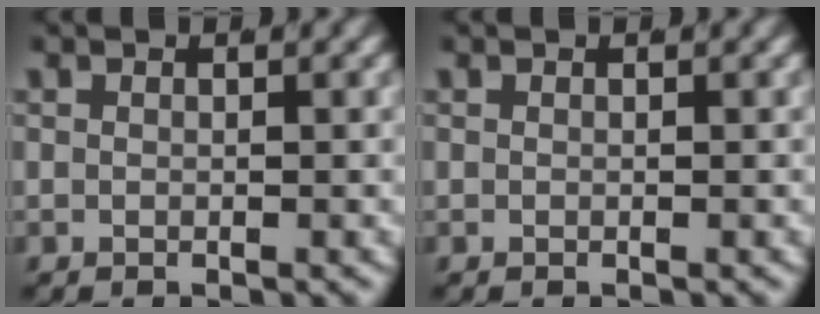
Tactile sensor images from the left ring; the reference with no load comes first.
{"total": 0.0}